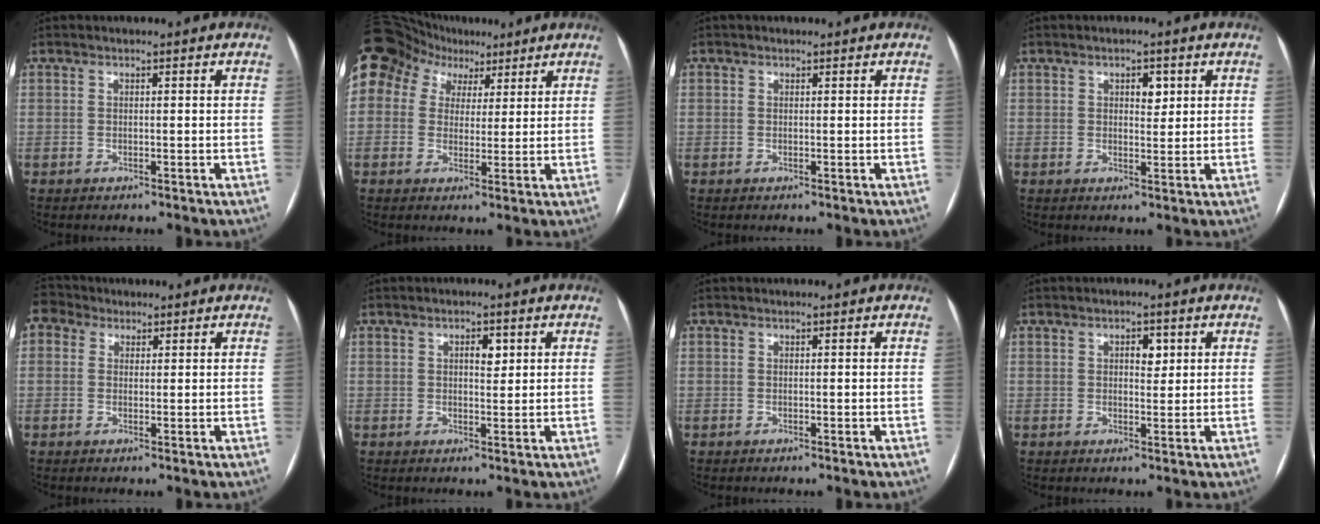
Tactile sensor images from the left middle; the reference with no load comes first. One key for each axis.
{"total": 22.9, "fx": 12.4, "fy": 17.2, "fz": 8.9, "tx": -0.287, "ty": 0.099, "tz": 0.232}
{"total": 1.2, "fx": -0.4, "fy": -0.9, "fz": -0.7, "tx": 0.017, "ty": -0.007, "tz": -0.009}
{"total": 2.7, "fx": 1.1, "fy": 1.4, "fz": 2.0, "tx": -0.027, "ty": 0.002, "tz": 0.016}
{"total": 2.8, "fx": 2.0, "fy": 1.9, "fz": 0.2, "tx": -0.006, "ty": 0.021, "tz": 0.038}
{"total": 2.5, "fx": 0.9, "fy": 1.1, "fz": 2.1, "tx": -0.030, "ty": 0.001, "tz": 0.014}
{"total": 1.4, "fx": -0.6, "fy": -1.1, "fz": -0.8, "tx": 0.020, "ty": -0.008, "tz": -0.011}
{"total": 2.6, "fx": 1.0, "fy": 1.4, "fz": 2.0, "tx": -0.028, "ty": 0.003, "tz": 0.014}